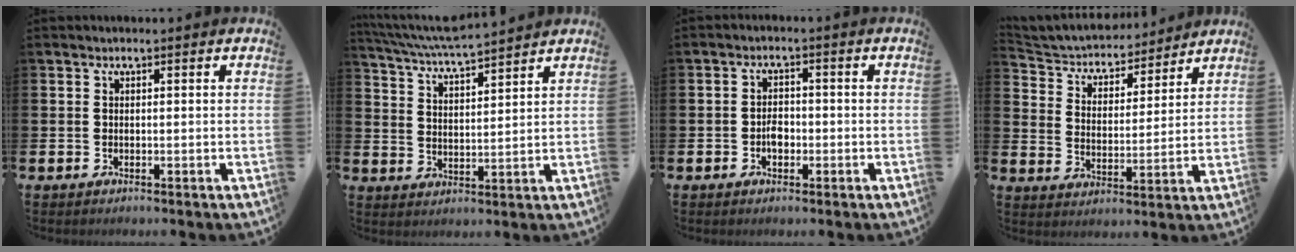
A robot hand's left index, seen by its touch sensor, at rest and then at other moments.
{"total": 6.2, "force": [6.0, 0.2, 1.6], "torque": [-0.053, -0.036, 0.107]}
{"total": 2.3, "force": [-0.6, 1.6, 1.6], "torque": [-0.016, -0.001, -0.015]}
{"total": 4.8, "force": [4.5, 1.9, 0.3], "torque": [-0.036, -0.039, 0.071]}